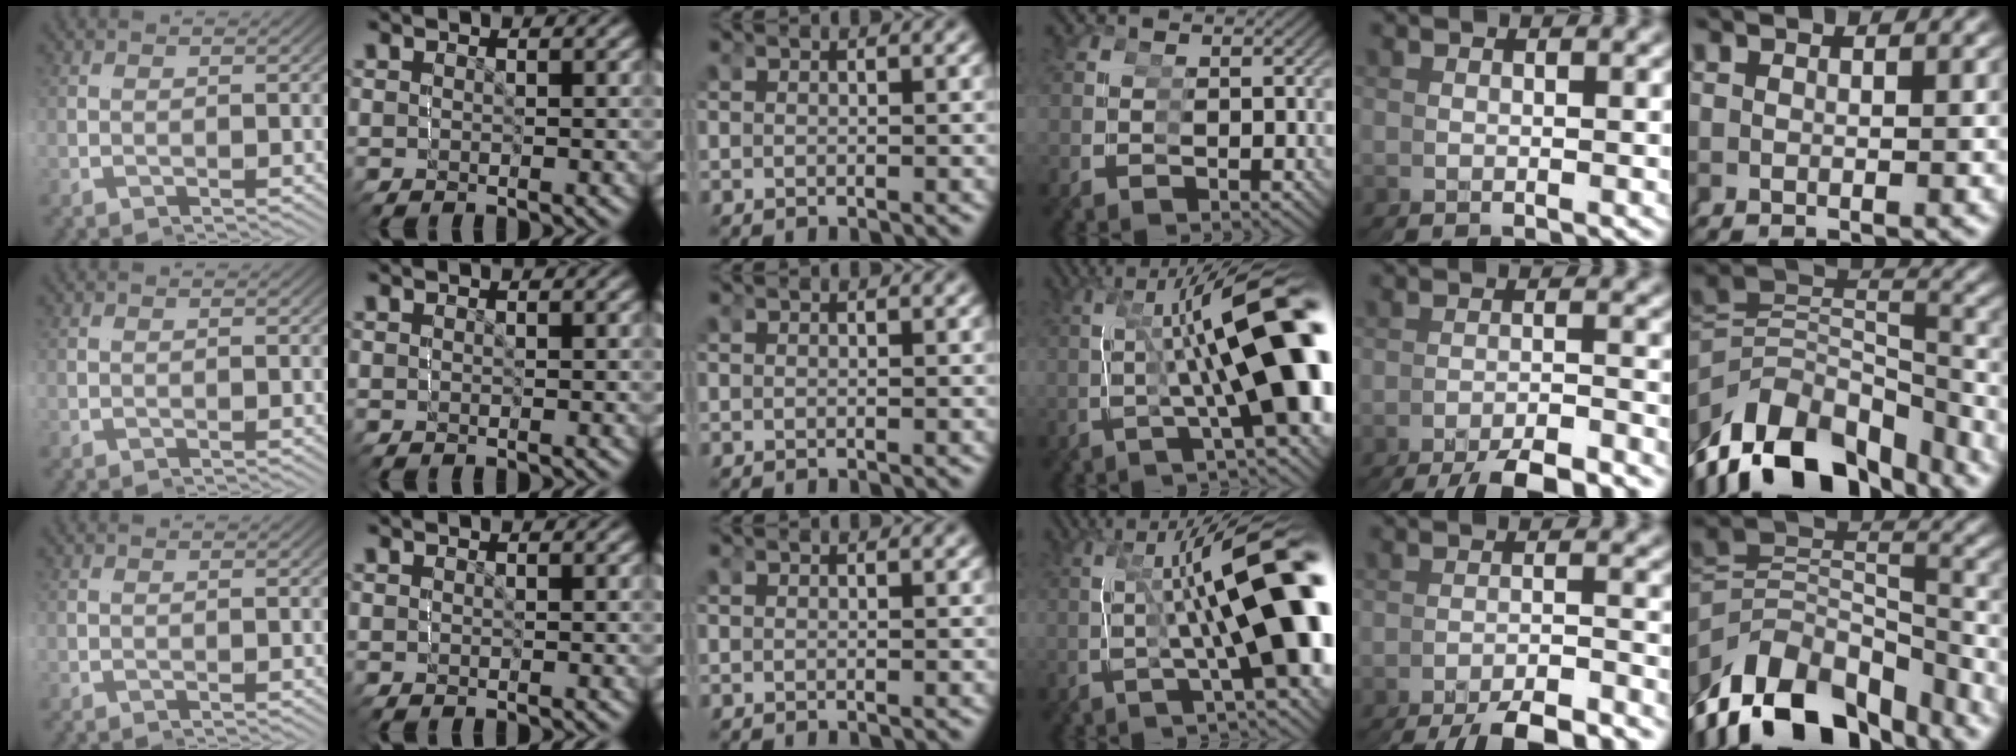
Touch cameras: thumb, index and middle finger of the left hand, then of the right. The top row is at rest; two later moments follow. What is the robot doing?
{"motion": "grasp_and_lifting", "object": "screwdriver"}